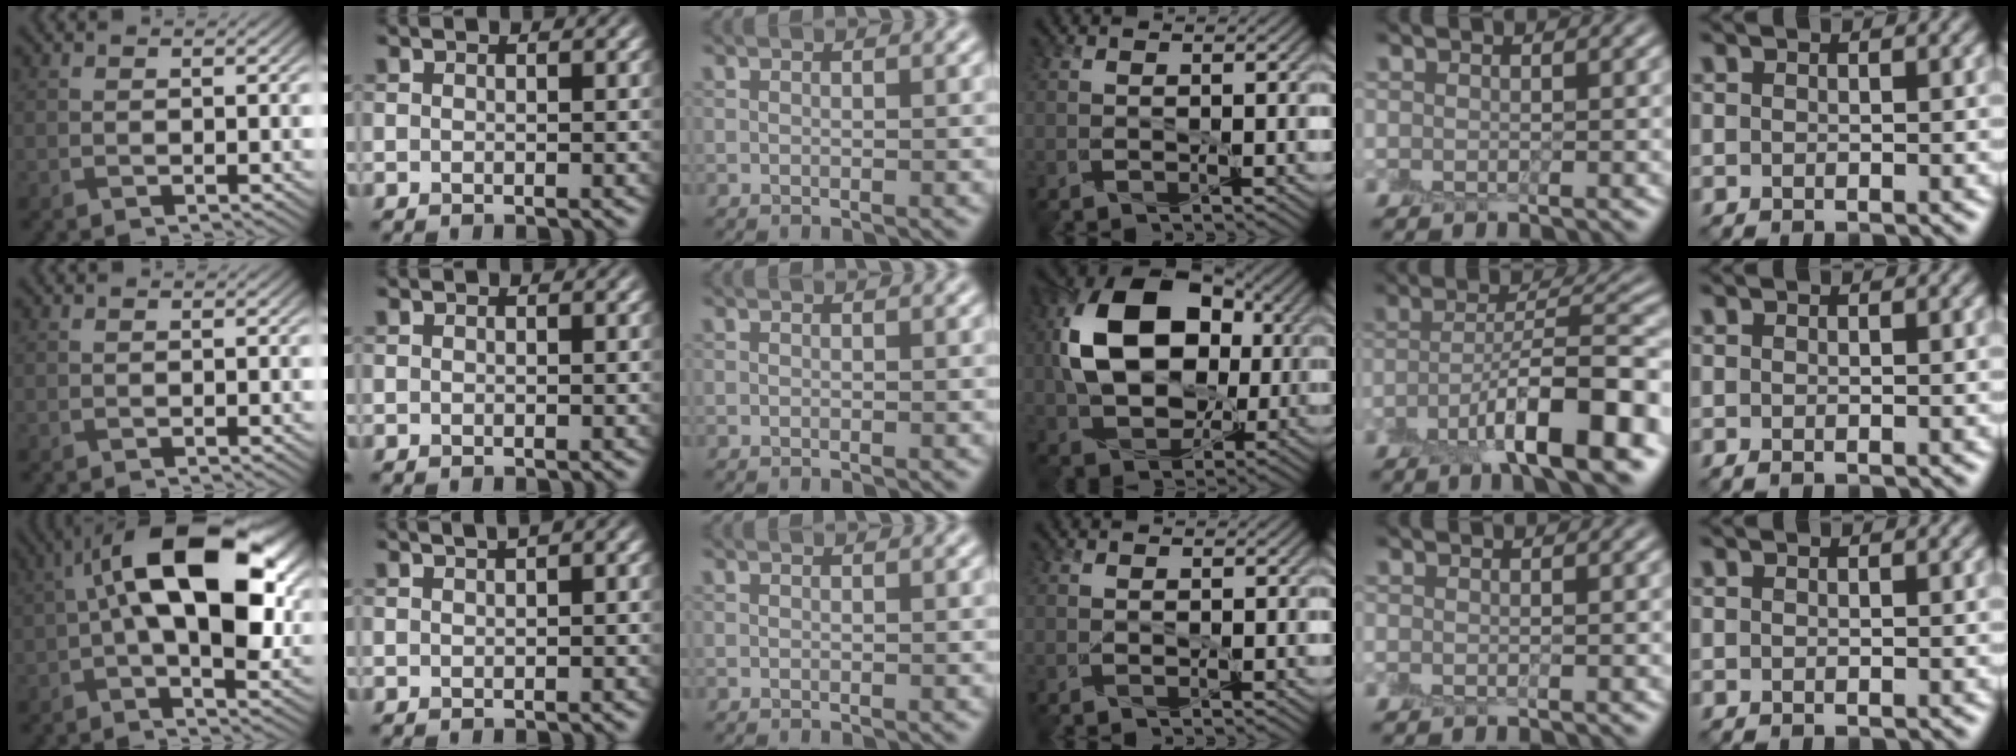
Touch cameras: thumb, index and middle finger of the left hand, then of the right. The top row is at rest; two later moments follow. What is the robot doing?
{"motion": "peel", "object": "envelope seal"}